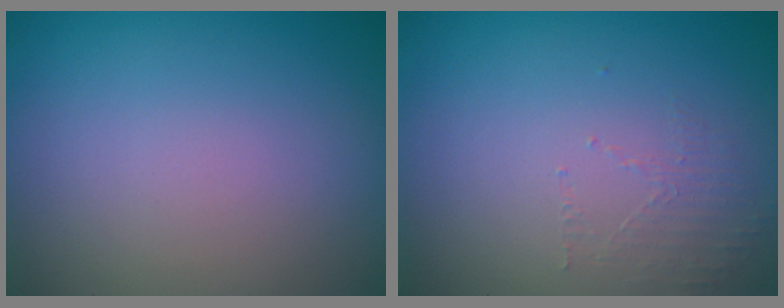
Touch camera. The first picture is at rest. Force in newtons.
{"total": 1.4, "press": 0.4, "slide": 1.4}